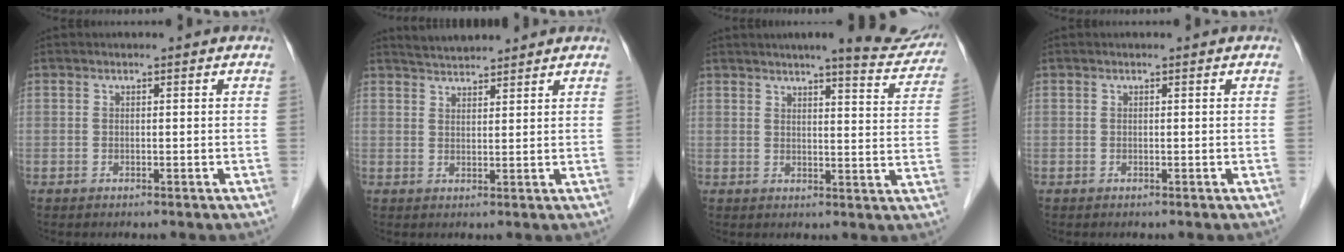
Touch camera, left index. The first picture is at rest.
{"total": 4.5, "force": [4.3, 0.6, 0.9], "torque": [-0.020, 0.028, 0.074]}
{"total": 11.4, "force": [10.1, 1.3, 5.0], "torque": [-0.046, -0.017, 0.103]}
{"total": 0.0}